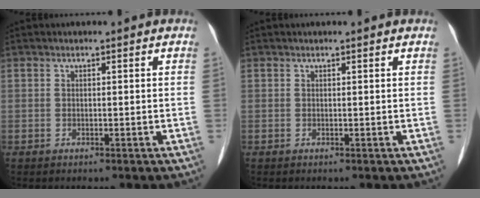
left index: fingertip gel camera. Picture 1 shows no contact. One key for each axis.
{"total": 0.9, "fx": 0.8, "fy": 0.0, "fz": 0.3, "tx": -0.009, "ty": 0.010, "tz": 0.009}